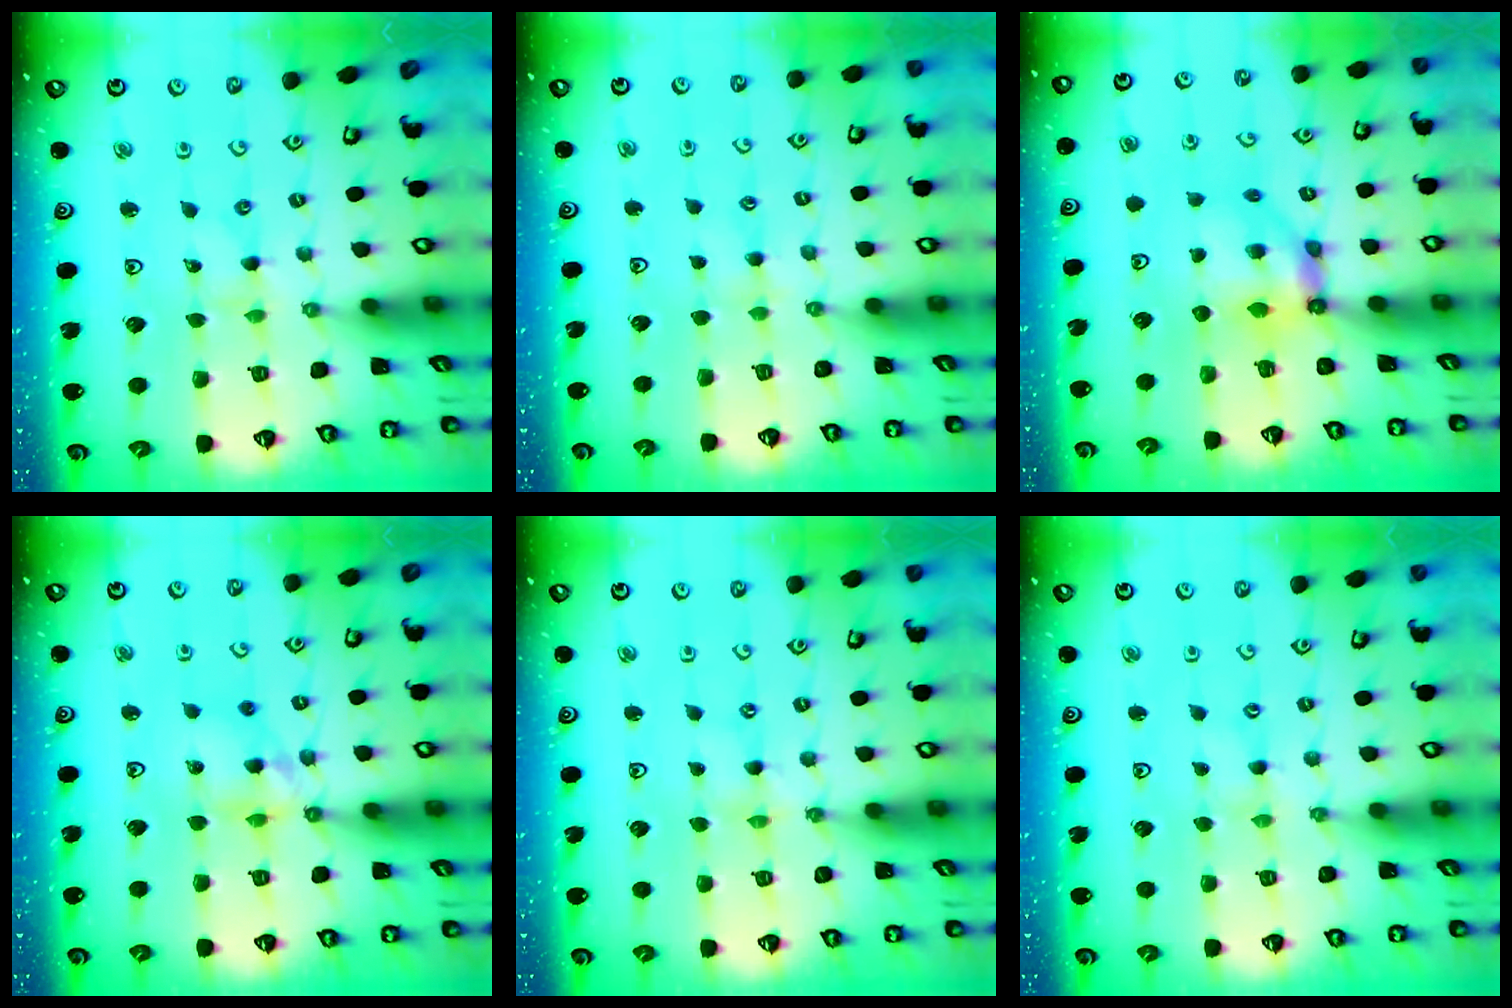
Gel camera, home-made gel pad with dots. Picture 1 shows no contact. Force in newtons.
{"total": 2.3, "press": 2.3, "slide": 0.3}
{"total": 6.9, "press": 6.8, "slide": 0.7}
{"total": 10.2, "press": 10.1, "slide": 1.4}
{"total": 0.0}
{"total": 0.0}